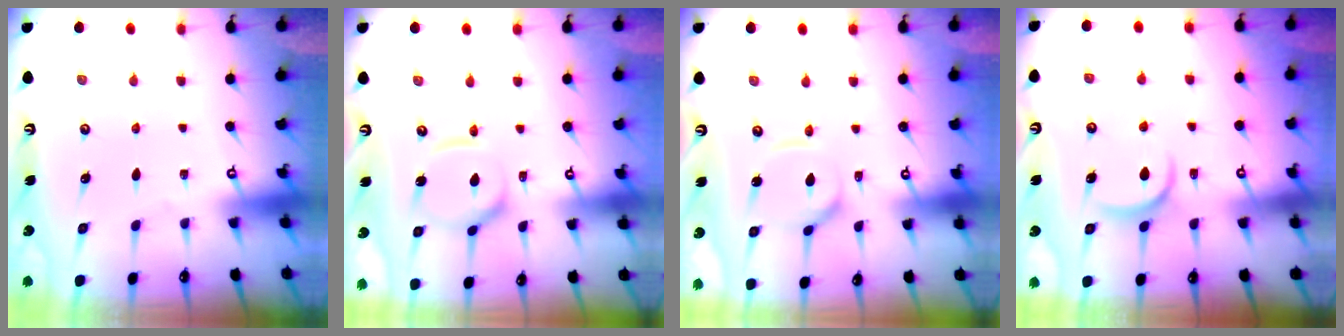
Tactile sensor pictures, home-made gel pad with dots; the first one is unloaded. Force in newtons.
{"total": 12.0, "press": 11.9, "slide": 1.4}
{"total": 8.4, "press": 8.4, "slide": 0.7}
{"total": 4.9, "press": 4.8, "slide": 0.8}